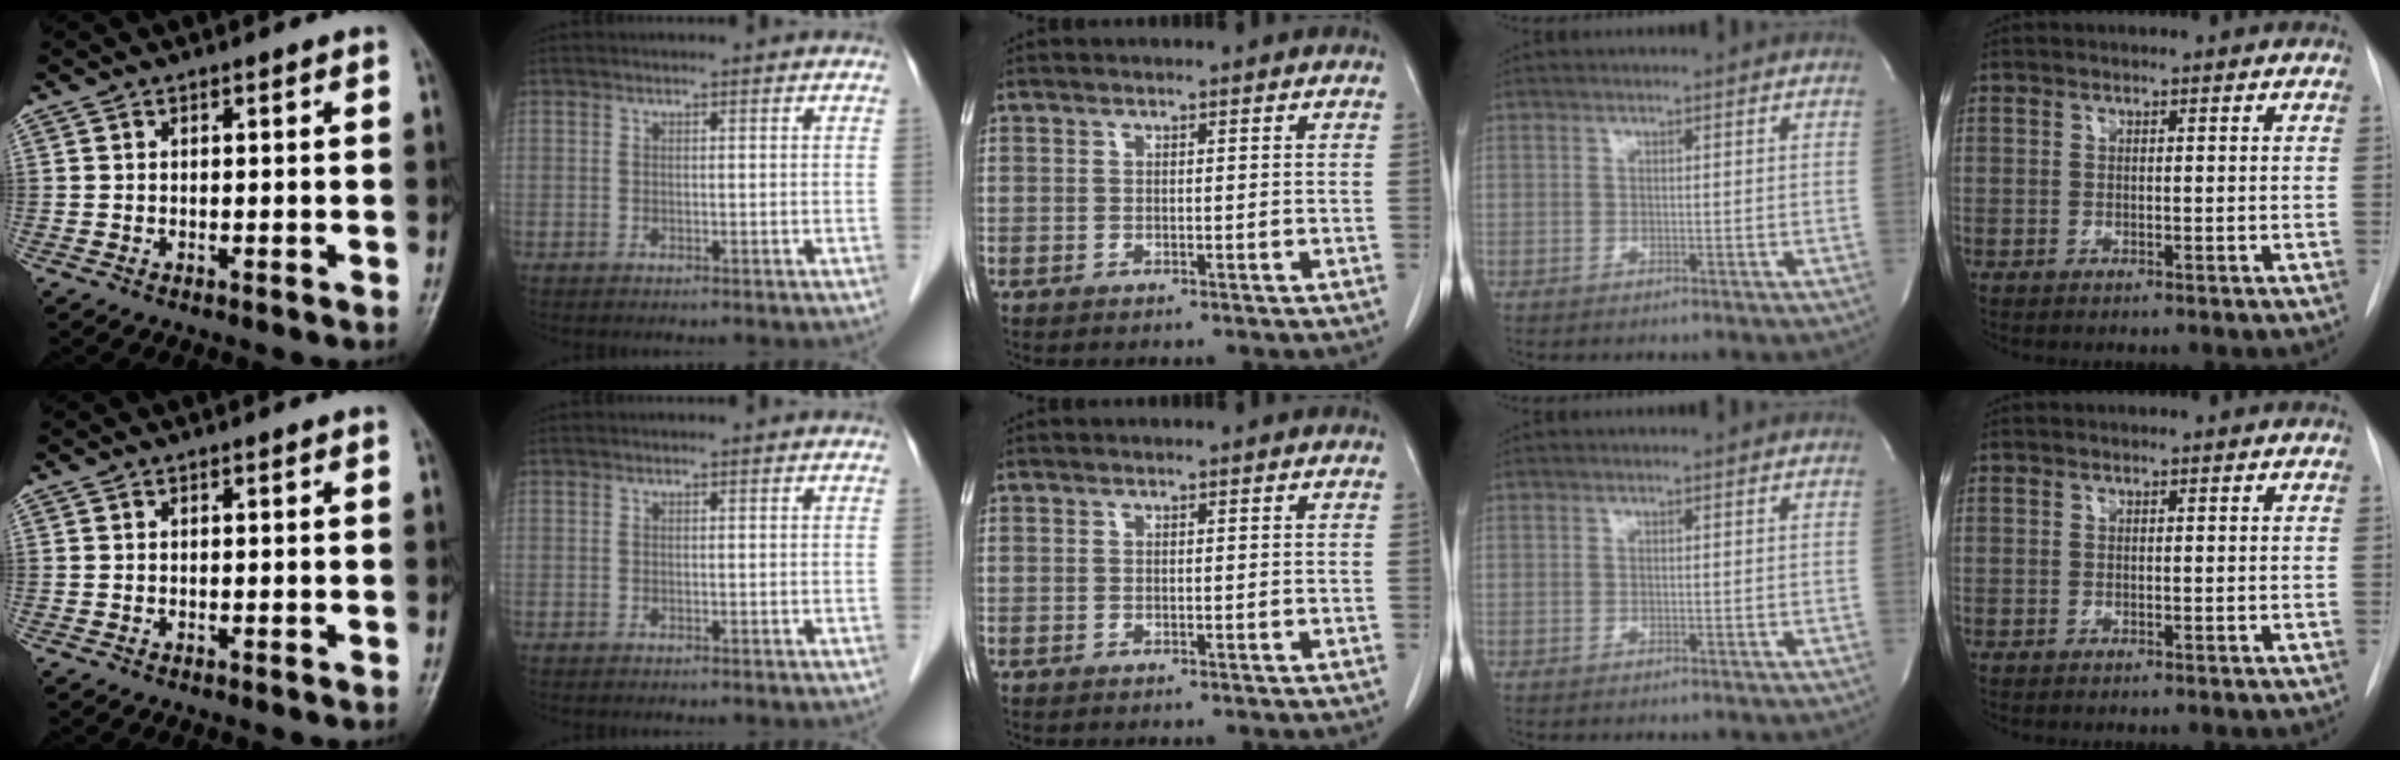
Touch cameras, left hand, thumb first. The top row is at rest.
{}